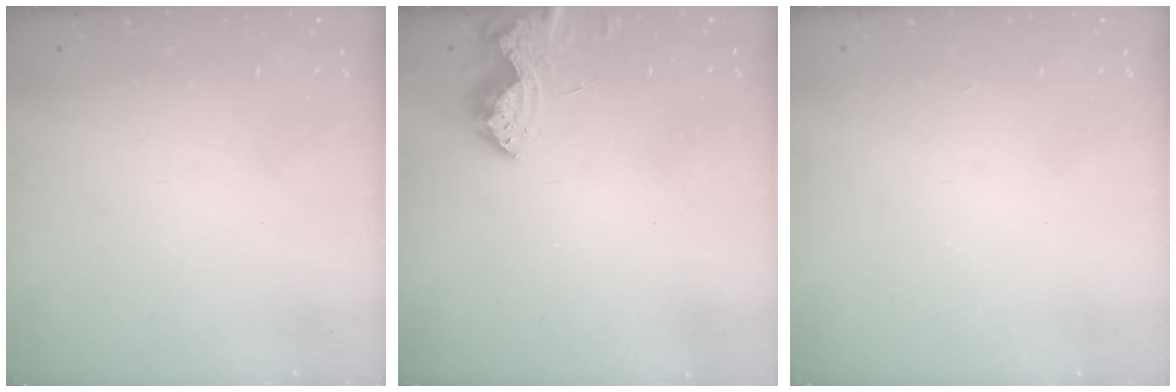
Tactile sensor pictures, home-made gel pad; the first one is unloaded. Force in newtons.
{"total": 7.1, "press": 7.1, "slide": 0.7}
{"total": 1.3, "press": 1.0, "slide": 0.7}